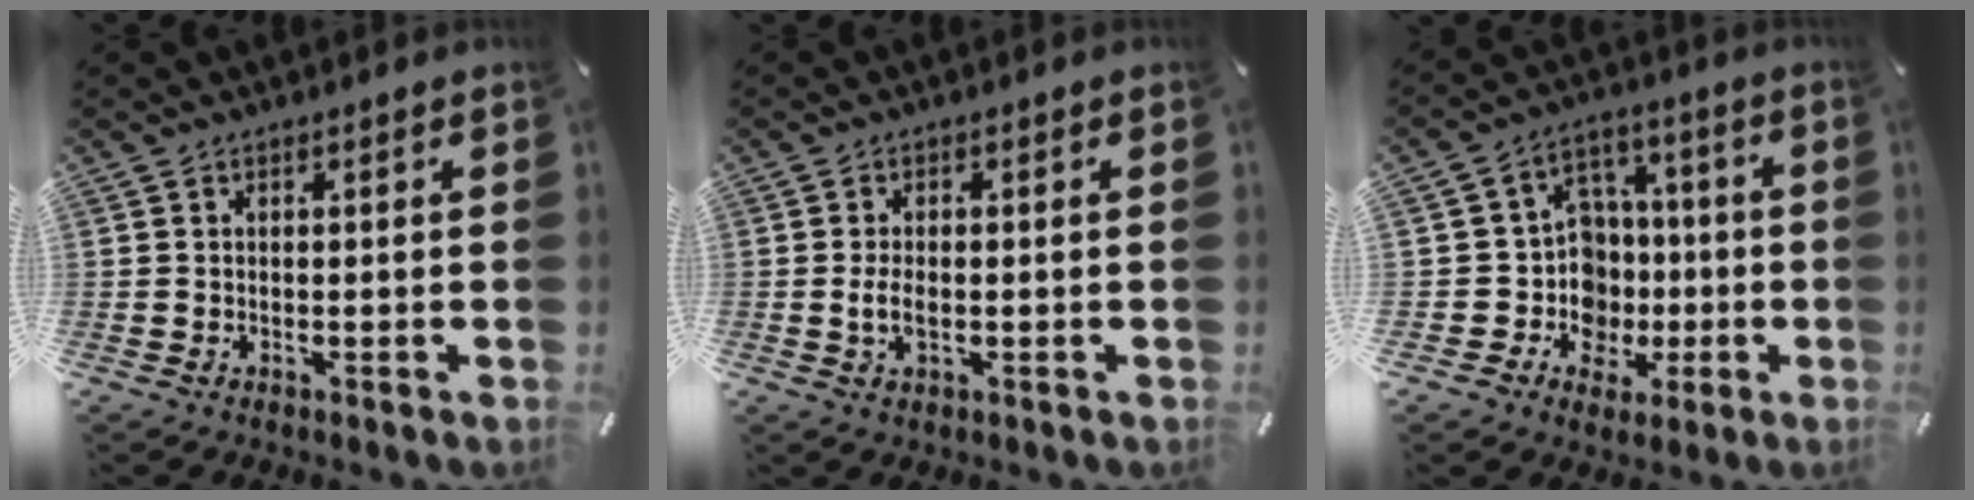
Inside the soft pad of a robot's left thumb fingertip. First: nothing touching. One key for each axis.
{"total": 3.7, "fx": -0.5, "fy": 1.9, "fz": 3.1, "tx": -0.068, "ty": -0.001, "tz": -0.012}
{"total": 12.8, "fx": -1.4, "fy": 12.1, "fz": 3.8, "tx": -0.062, "ty": 0.013, "tz": -0.008}